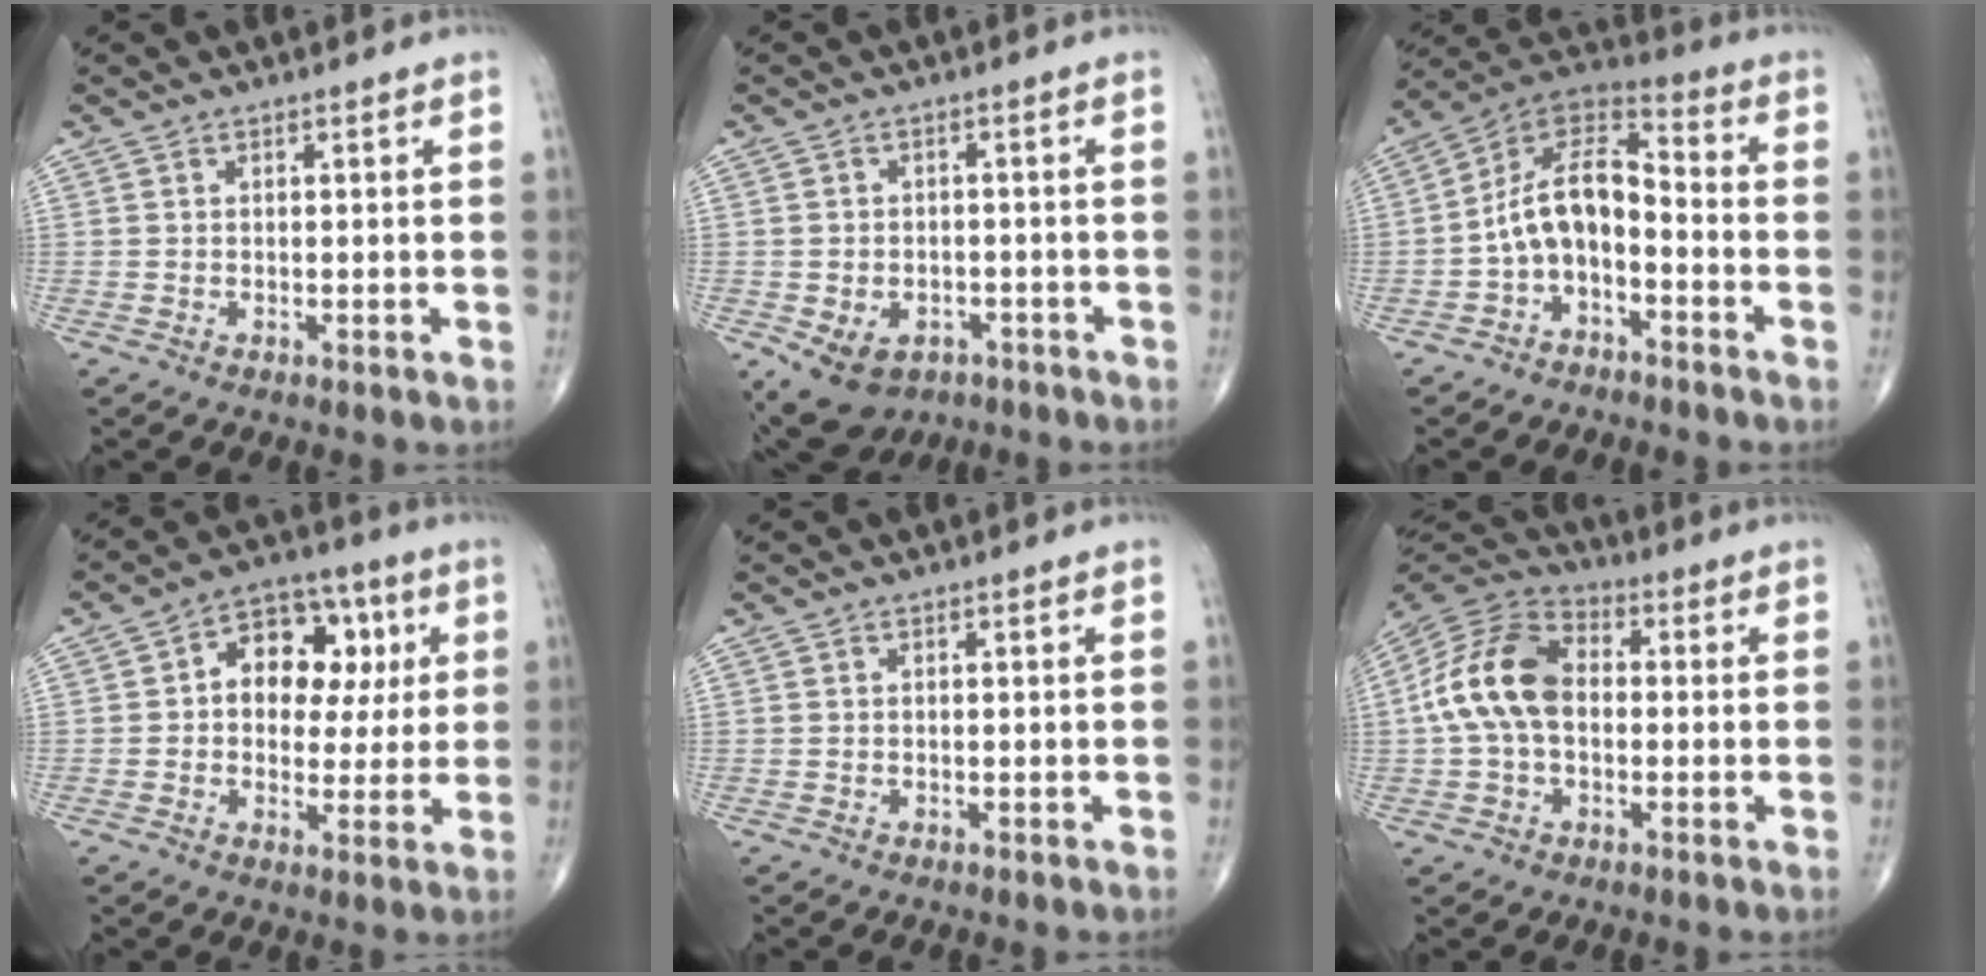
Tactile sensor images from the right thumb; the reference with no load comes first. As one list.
[{"total": 9.8, "force": [-4.8, 7.2, 4.6], "torque": [-0.074, 0.024, -0.060]}, {"total": 11.1, "force": [-3.4, 6.4, 8.5], "torque": [-0.141, 0.076, -0.073]}, {"total": 13.2, "force": [2.5, 9.3, 9.1], "torque": [-0.076, 0.017, 0.029]}, {"total": 0.0}, {"total": 13.9, "force": [0.0, 9.3, 10.4], "torque": [-0.199, 0.036, -0.011]}]